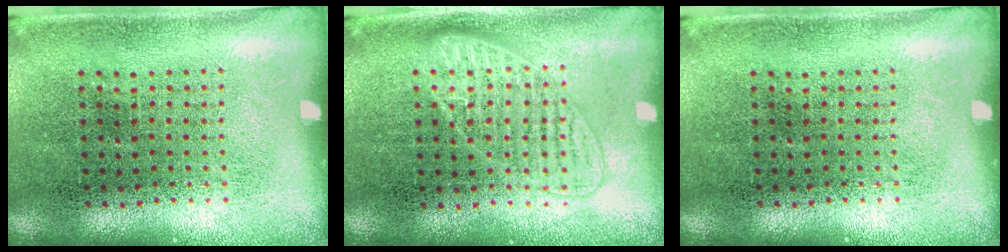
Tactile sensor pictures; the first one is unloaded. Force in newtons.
{"total": 2.4, "press": 2.3, "slide": 0.4}
{"total": 0.0}